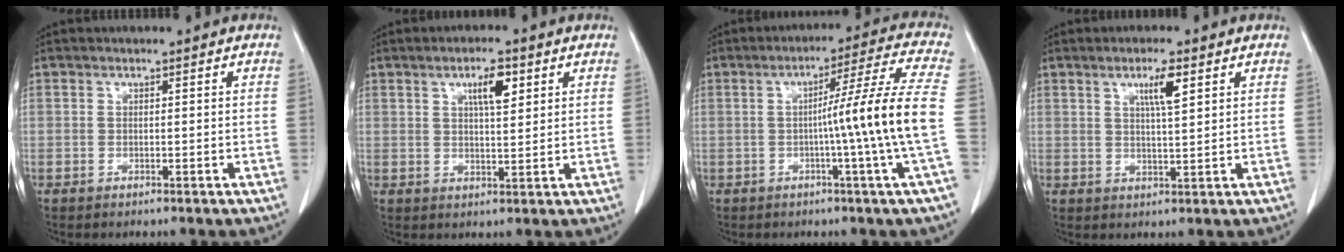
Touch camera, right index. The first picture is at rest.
{"total": 4.9, "force": [2.3, 1.2, 4.2], "torque": [-0.072, 0.000, 0.039]}
{"total": 11.7, "force": [-1.7, -3.0, 11.2], "torque": [-0.163, 0.001, -0.025]}
{"total": 4.5, "force": [2.1, 0.3, 3.9], "torque": [-0.066, -0.002, 0.036]}